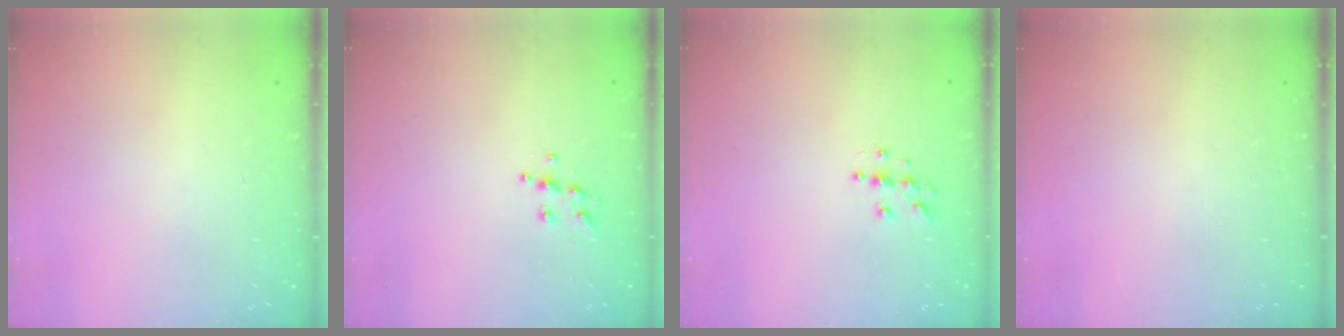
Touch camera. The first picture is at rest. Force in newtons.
{"total": 6.4, "press": 6.4, "slide": 0.6}
{"total": 4.6, "press": 4.6, "slide": 0.2}
{"total": 0.0}